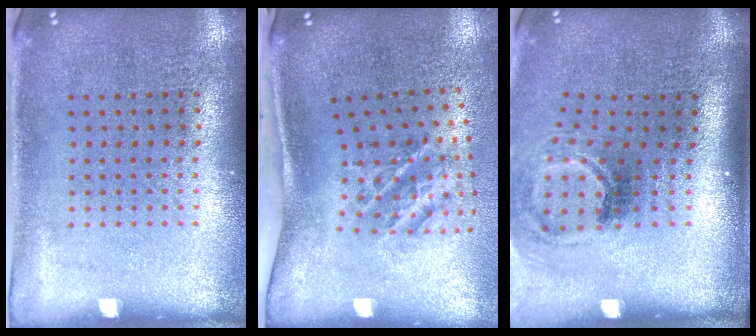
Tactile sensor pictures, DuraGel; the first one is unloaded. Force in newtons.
{"total": 1.8, "press": 1.2, "slide": 1.3}
{"total": 2.1, "press": 1.3, "slide": 1.6}